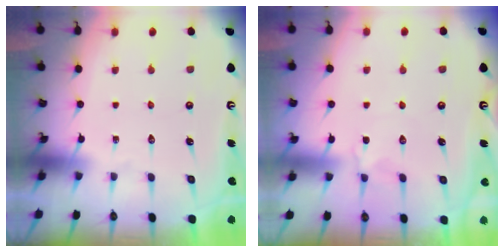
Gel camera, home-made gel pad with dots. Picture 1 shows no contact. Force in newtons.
{"total": 2.1, "press": 2.0, "slide": 0.8}